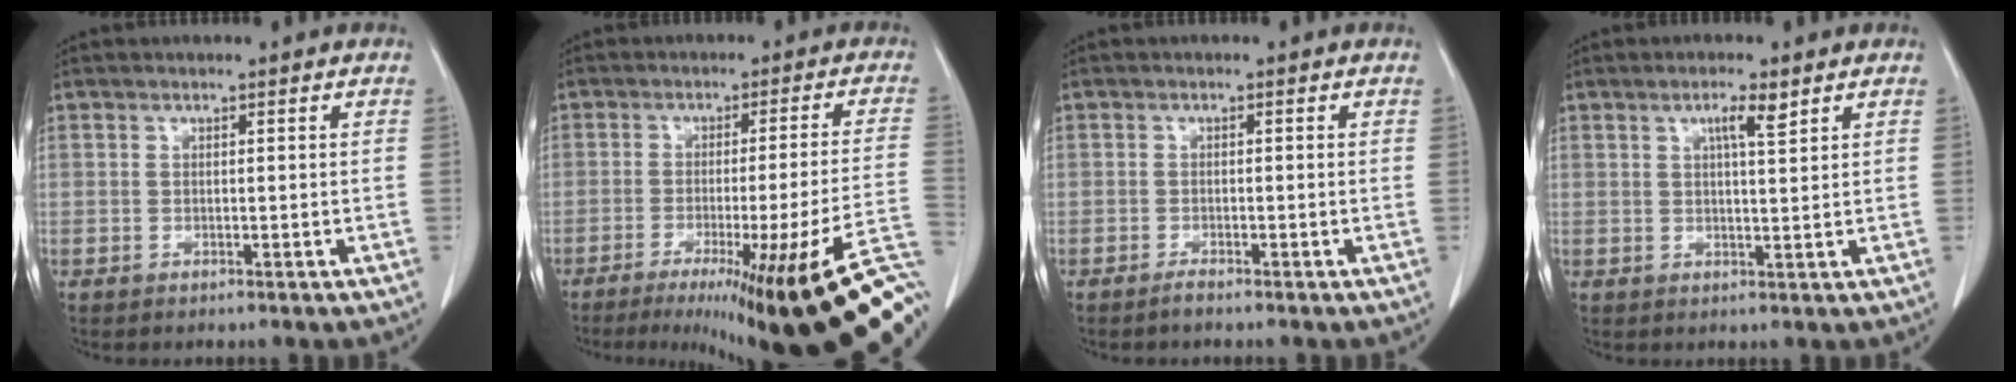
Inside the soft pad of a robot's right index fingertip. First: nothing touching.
{"total": 24.7, "force": [-15.1, -0.7, 19.5], "torque": [-0.146, -0.029, -0.210]}
{"total": 1.3, "force": [-1.3, 0.0, -0.1], "torque": [0.007, -0.003, -0.023]}
{"total": 3.4, "force": [1.9, 0.3, 2.8], "torque": [-0.050, 0.000, 0.032]}